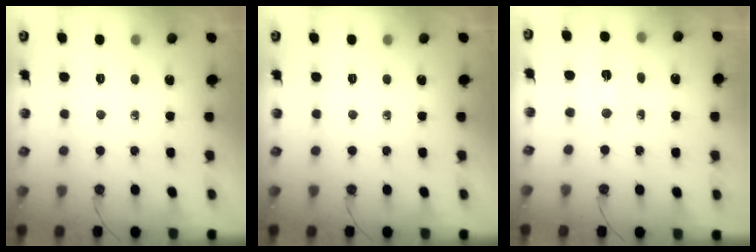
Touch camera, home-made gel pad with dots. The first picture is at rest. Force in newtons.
{"total": 0.0}
{"total": 2.6, "press": 1.3, "slide": 2.2}